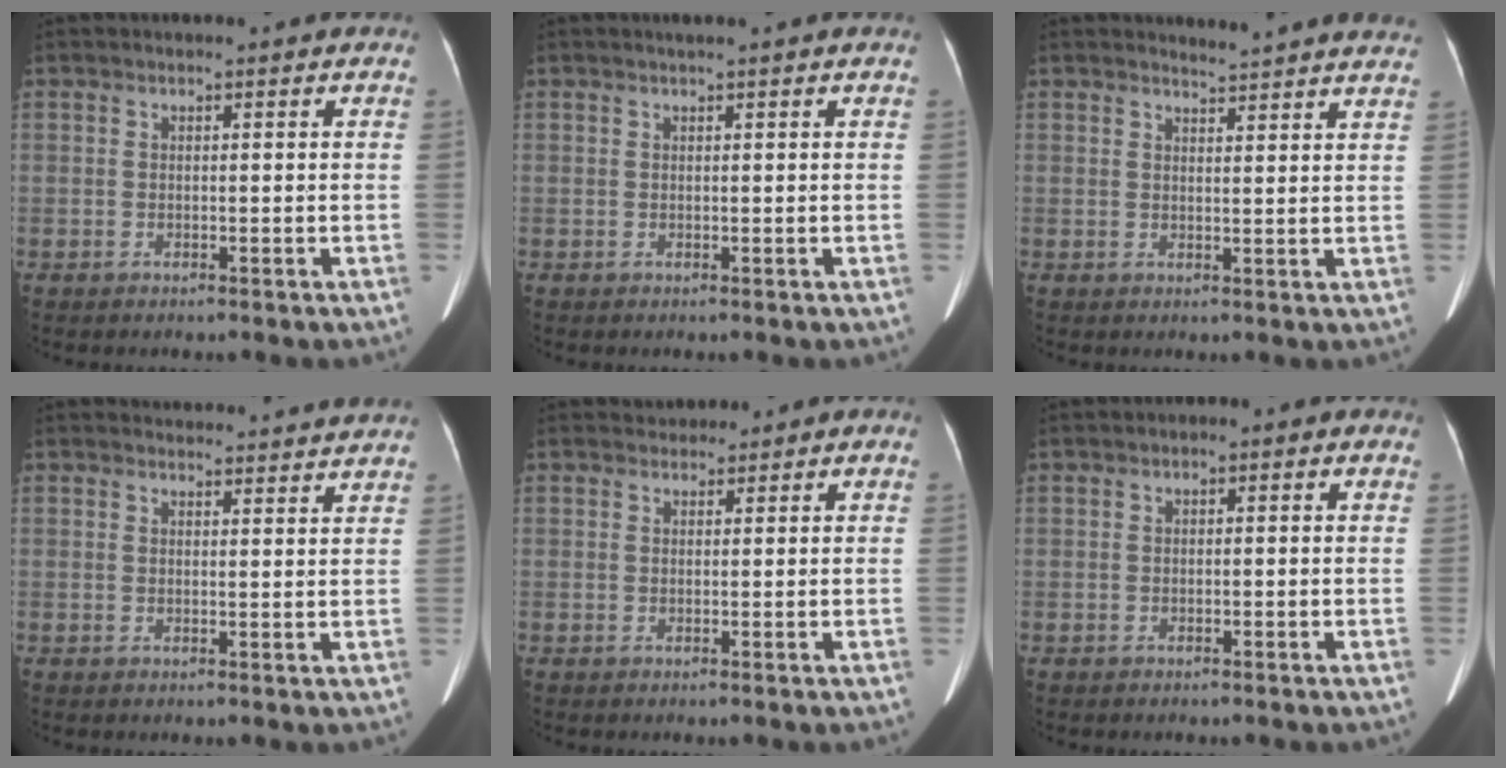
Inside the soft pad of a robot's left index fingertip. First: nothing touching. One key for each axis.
{"total": 1.8, "fx": 1.5, "fy": -0.2, "fz": 1.0, "tx": -0.013, "ty": 0.016, "tz": 0.027}
{"total": 9.3, "fx": 9.1, "fy": -0.2, "fz": 1.6, "tx": -0.018, "ty": -0.022, "tz": 0.089}
{"total": 7.6, "fx": 7.5, "fy": 0.1, "fz": 0.9, "tx": -0.007, "ty": 0.011, "tz": 0.078}
{"total": 1.3, "fx": 0.8, "fy": 1.0, "fz": 0.1, "tx": 0.003, "ty": 0.013, "tz": 0.009}
{"total": 1.1, "fx": -0.3, "fy": 0.6, "fz": 0.9, "tx": -0.011, "ty": 0.008, "tz": -0.010}